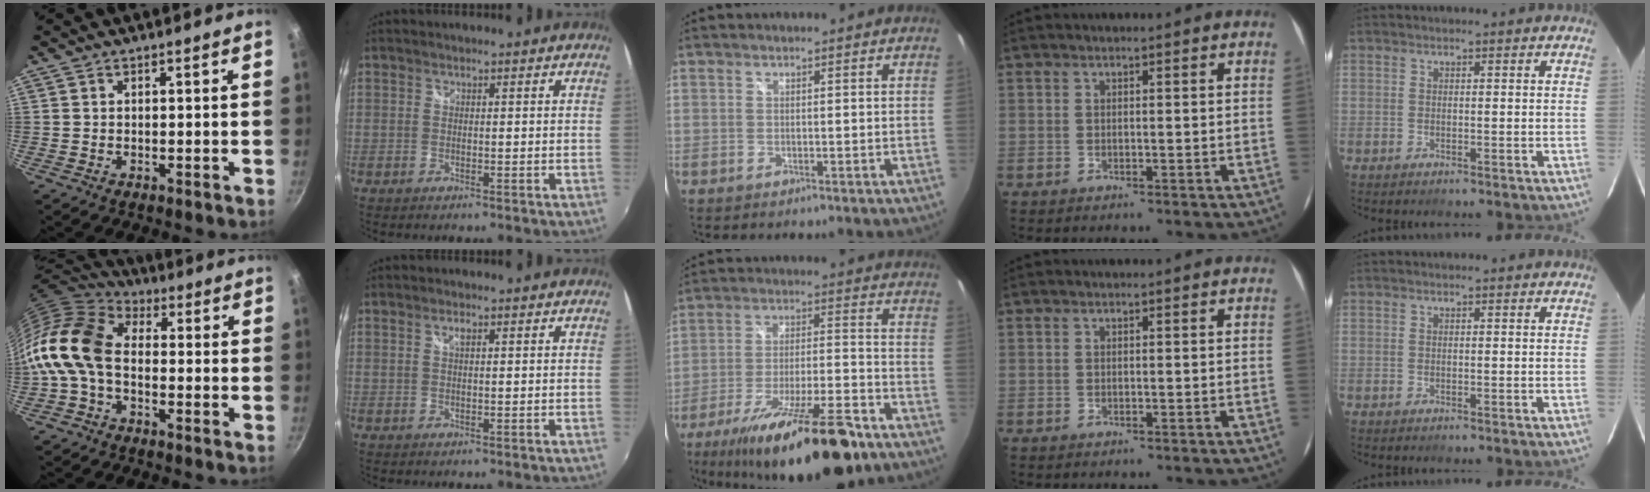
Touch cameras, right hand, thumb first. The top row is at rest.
{"thumb": {"total": 14.6, "force": [-2.4, 9.7, 10.6], "torque": [-0.198, 0.041, -0.072]}, "index": {"total": 1.0, "force": [0.6, 0.2, 0.8], "torque": [-0.015, 0.002, 0.008]}, "middle": {"total": 23.2, "force": [-16.6, 5.2, 15.4], "torque": [-0.267, -0.039, -0.254]}}